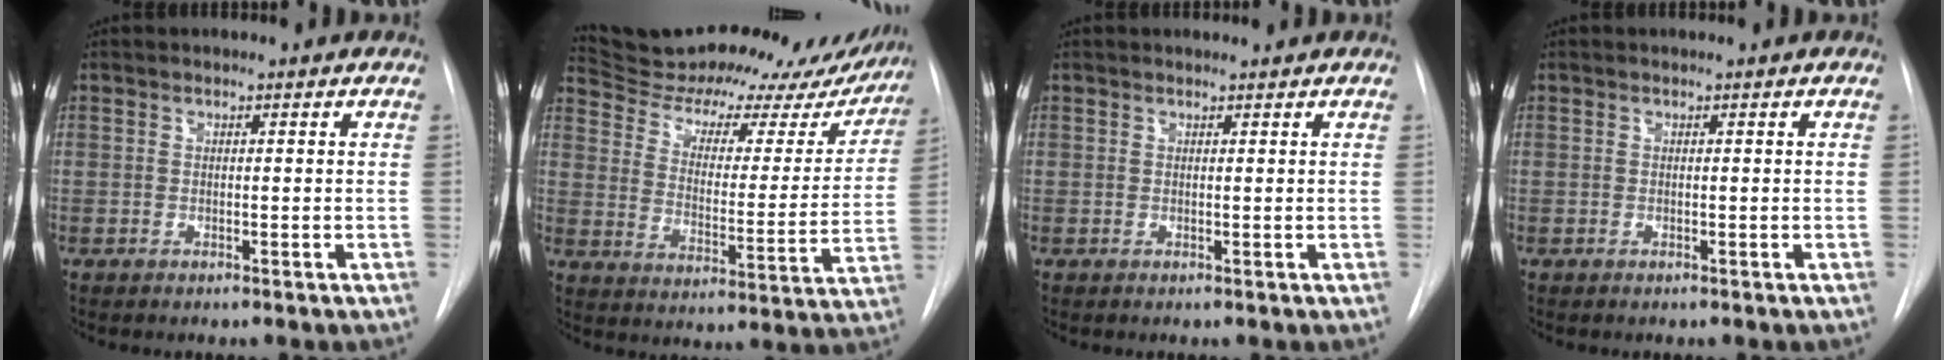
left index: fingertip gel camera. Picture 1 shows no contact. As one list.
[{"total": 26.6, "force": [24.3, 7.9, 7.6], "torque": [-0.117, -0.039, 0.312]}, {"total": 1.2, "force": [1.2, -0.1, 0.0], "torque": [-0.006, 0.002, 0.019]}, {"total": 0.0}]